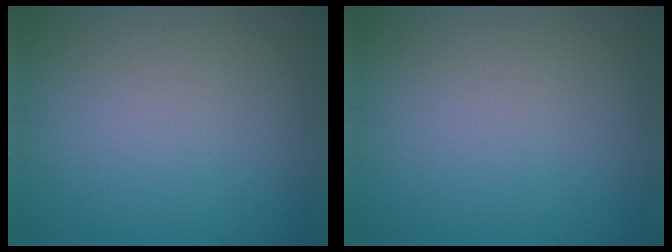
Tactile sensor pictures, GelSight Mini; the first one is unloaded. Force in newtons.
{"total": 0.0}